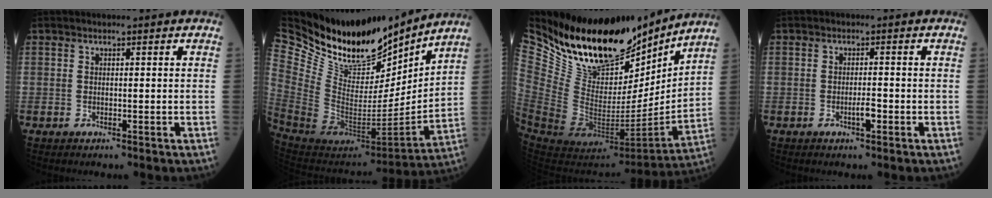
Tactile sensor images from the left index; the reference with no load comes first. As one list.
[{"total": 28.7, "force": [24.0, 9.8, 12.4], "torque": [-0.267, -0.030, 0.407]}, {"total": 25.2, "force": [21.0, 9.4, 10.1], "torque": [-0.198, -0.035, 0.358]}, {"total": 1.8, "force": [-1.2, 0.4, 1.3], "torque": [-0.022, -0.003, -0.021]}]